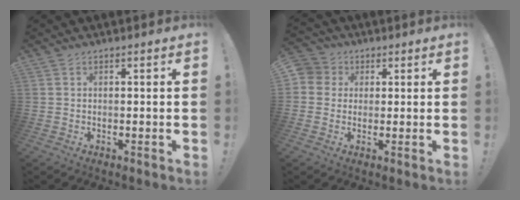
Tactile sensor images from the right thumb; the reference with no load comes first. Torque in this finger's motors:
{"motor_torque": [0.21, -0.39, -0.03, 0.10, 0.04]}